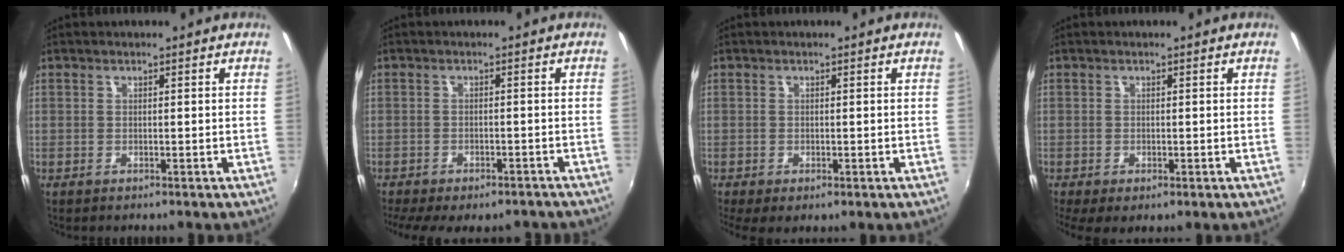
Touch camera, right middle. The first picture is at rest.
{"total": 11.3, "force": [-9.1, 3.8, 5.6], "torque": [-0.122, -0.033, -0.123]}
{"total": 3.2, "force": [-1.3, 1.4, 2.5], "torque": [-0.048, -0.015, -0.015]}
{"total": 3.7, "force": [-1.0, 1.6, 3.2], "torque": [-0.059, -0.015, -0.009]}